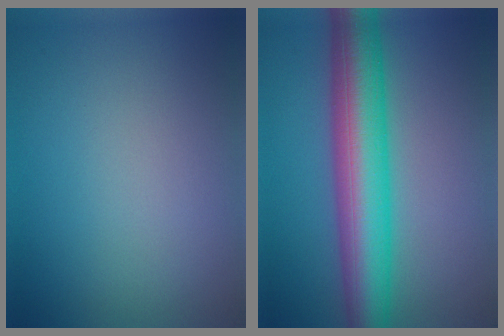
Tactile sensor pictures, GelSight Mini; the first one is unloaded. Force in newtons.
{"total": 9.7, "press": 9.7, "slide": 0.2}